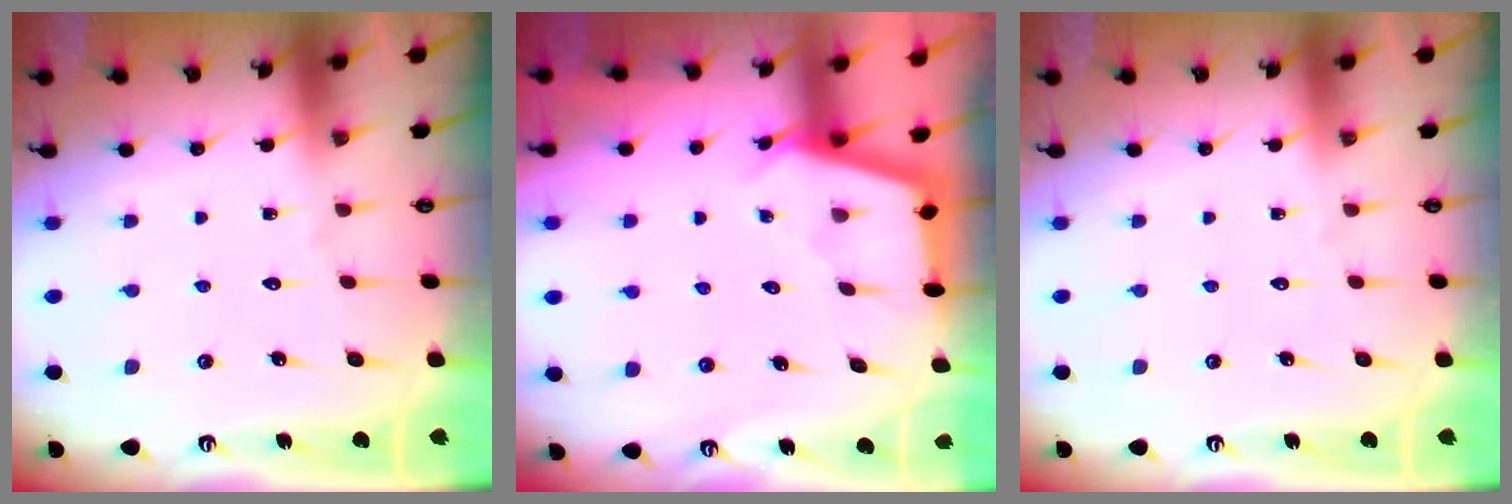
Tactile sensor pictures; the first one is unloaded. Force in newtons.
{"total": 2.9, "press": 2.9, "slide": 0.3}
{"total": 0.0}